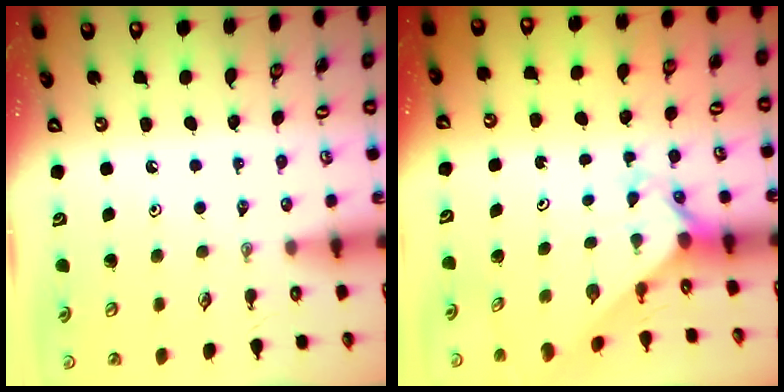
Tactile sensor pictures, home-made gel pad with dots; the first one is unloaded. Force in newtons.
{"total": 2.4, "press": 2.4, "slide": 0.3}